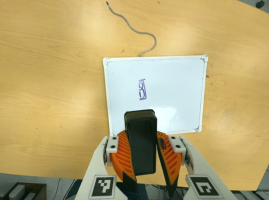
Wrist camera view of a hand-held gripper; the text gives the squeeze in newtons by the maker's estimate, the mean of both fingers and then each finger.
{"total": 11.5, "left": 10.8, "right": 12.2}